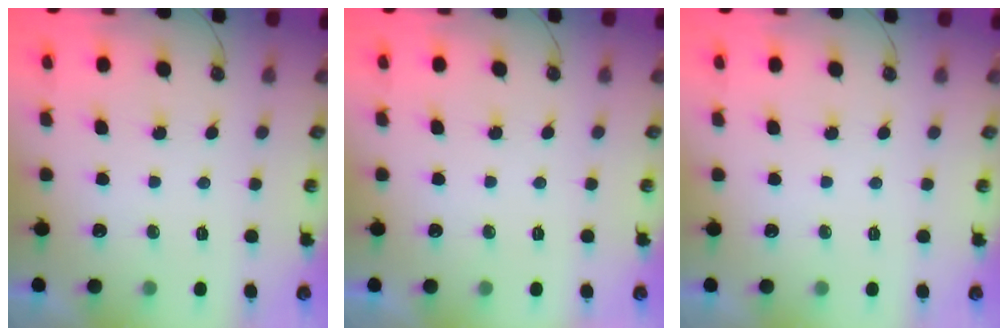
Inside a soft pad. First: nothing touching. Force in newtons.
{"total": 0.0}
{"total": 0.0}